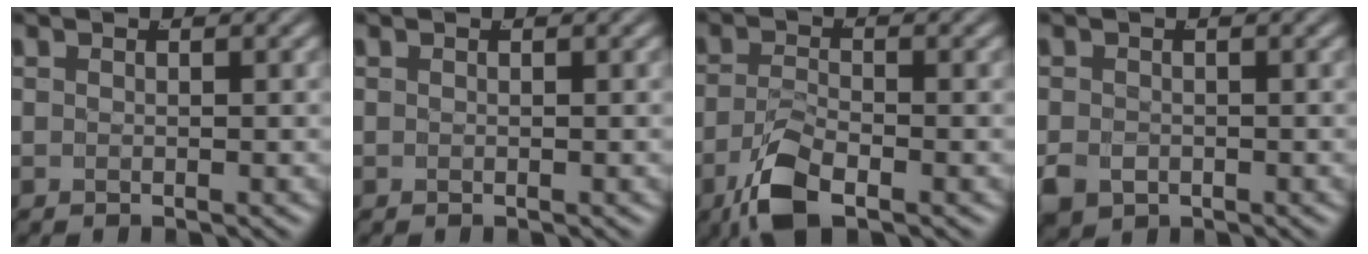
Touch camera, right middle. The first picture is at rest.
{"total": 0.0}
{"total": 4.6, "force": [-2.9, 1.5, 3.3], "torque": [-0.062, -0.012, -0.045]}
{"total": 3.1, "force": [-1.7, 2.2, 1.4], "torque": [-0.039, -0.028, -0.014]}